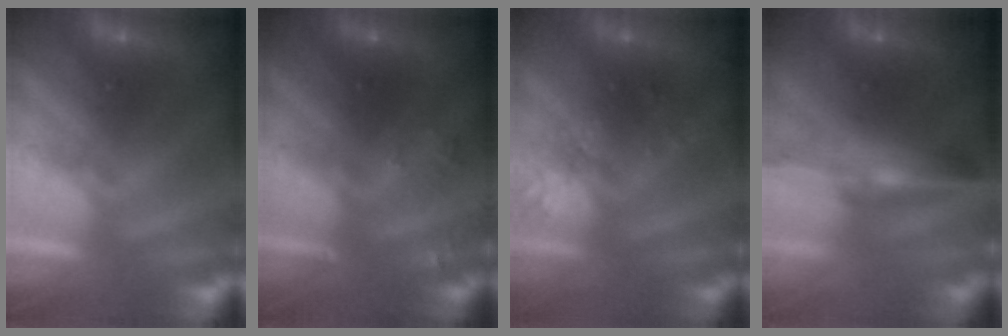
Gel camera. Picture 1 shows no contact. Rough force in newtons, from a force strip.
{"total": 2.8}
{"total": 2.4}
{"total": 7.2}